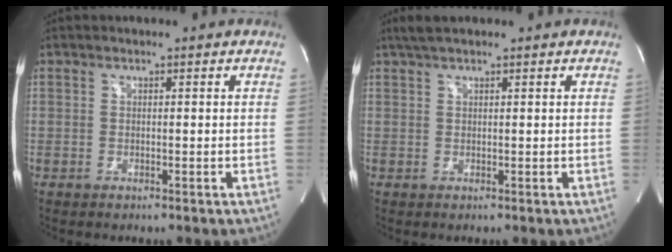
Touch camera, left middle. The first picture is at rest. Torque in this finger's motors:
{"motor_torque": [0.09, 0.00, -0.06, 0.02]}